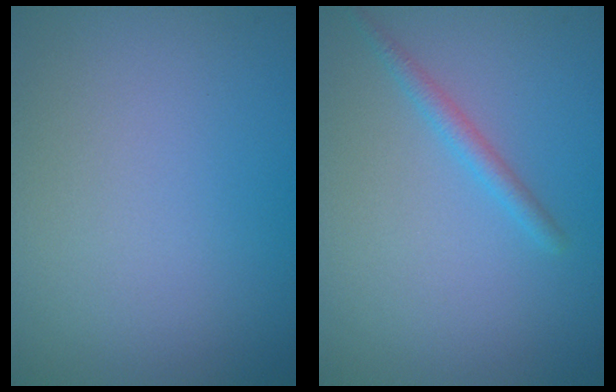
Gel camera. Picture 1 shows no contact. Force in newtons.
{"total": 1.5, "press": 1.5, "slide": 0.0}